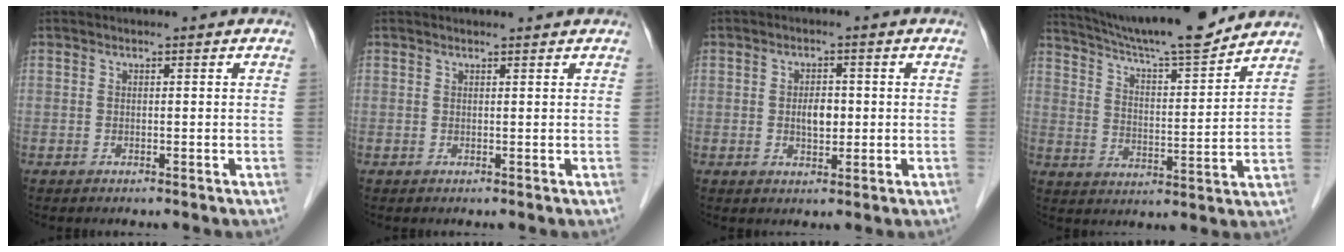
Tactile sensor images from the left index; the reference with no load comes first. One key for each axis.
{"total": 0.8, "fx": 0.8, "fy": 0.0, "fz": 0.1, "tx": -0.004, "ty": 0.002, "tz": 0.002}
{"total": 3.2, "fx": -1.2, "fy": 1.6, "fz": 2.5, "tx": -0.041, "ty": -0.003, "tz": -0.018}
{"total": 16.1, "fx": 14.5, "fy": 0.6, "fz": 6.8, "tx": -0.118, "ty": -0.001, "tz": 0.224}